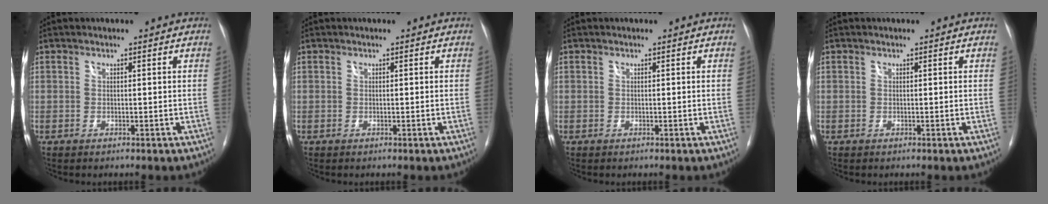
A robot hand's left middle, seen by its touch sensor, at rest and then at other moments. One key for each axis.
{"total": 0.0}
{"total": 0.0}
{"total": 0.0}